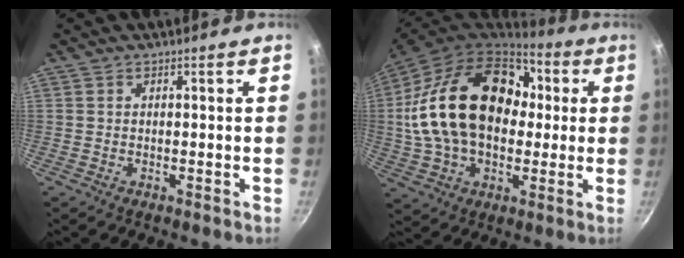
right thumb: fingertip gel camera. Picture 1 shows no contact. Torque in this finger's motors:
{"motor_torque": [-0.83, 2.51, 2.37, -0.40, 0.69]}